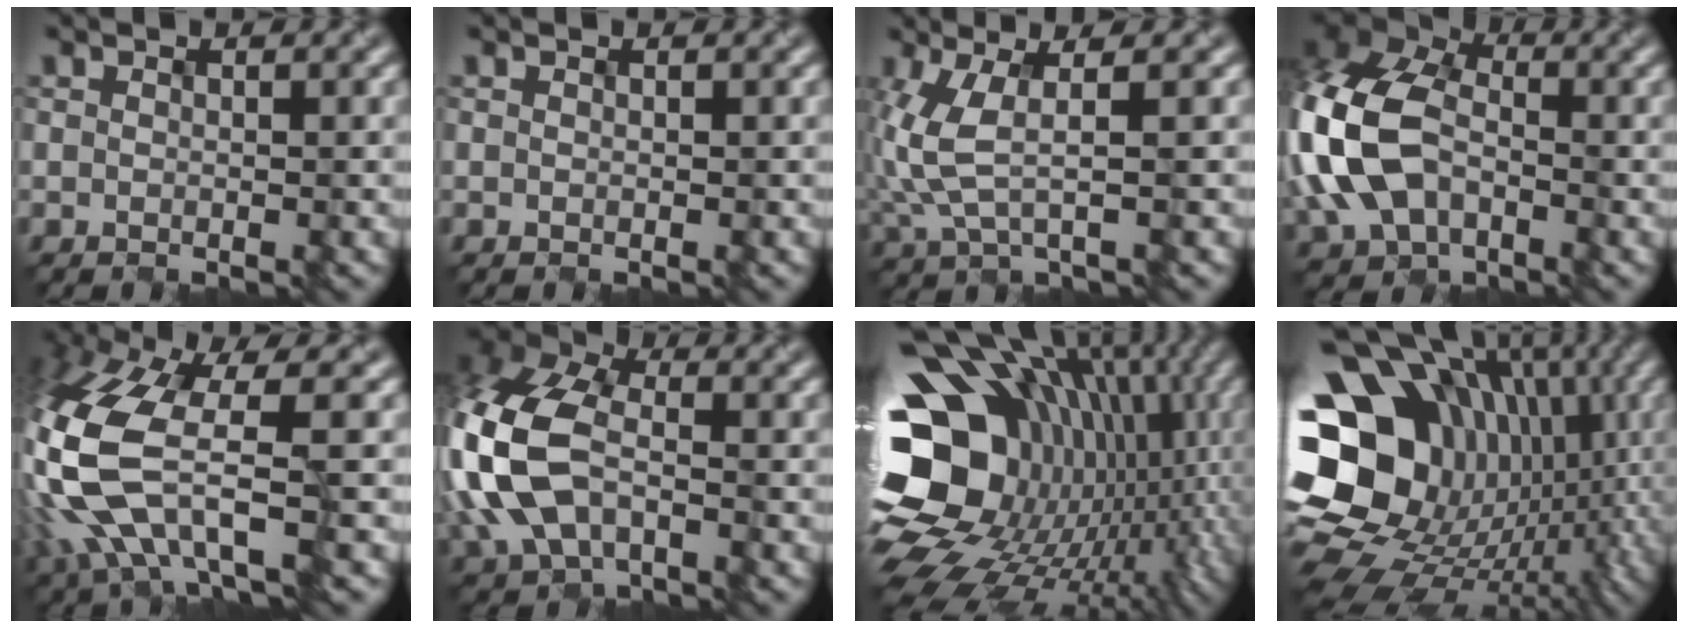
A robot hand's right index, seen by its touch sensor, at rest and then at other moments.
{"total": 0.0}
{"total": 4.6, "force": [0.0, 1.9, 4.2], "torque": [-0.117, -0.001, 0.005]}
{"total": 13.7, "force": [-1.7, 9.4, 9.8], "torque": [-0.246, -0.004, -0.054]}
{"total": 11.2, "force": [-1.9, 5.2, 9.8], "torque": [-0.224, -0.017, -0.038]}
{"total": 12.5, "force": [-1.2, 8.2, 9.4], "torque": [-0.242, -0.004, -0.035]}
{"total": 20.5, "force": [-2.2, 15.6, 13.1], "torque": [-0.274, -0.017, -0.017]}
{"total": 18.3, "force": [0.4, 15.1, 10.4], "torque": [-0.180, 0.012, 0.015]}